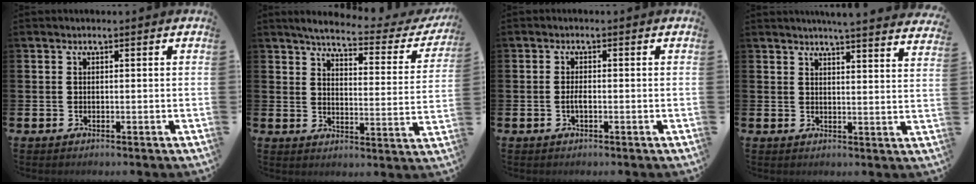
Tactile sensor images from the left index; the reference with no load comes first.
{"total": 4.6, "force": [4.1, 0.8, 2.0], "torque": [-0.053, -0.031, 0.061]}
{"total": 1.4, "force": [-0.4, 0.5, 1.2], "torque": [-0.020, -0.001, -0.009]}
{"total": 4.7, "force": [4.6, -0.8, 0.6], "torque": [-0.011, -0.031, 0.079]}